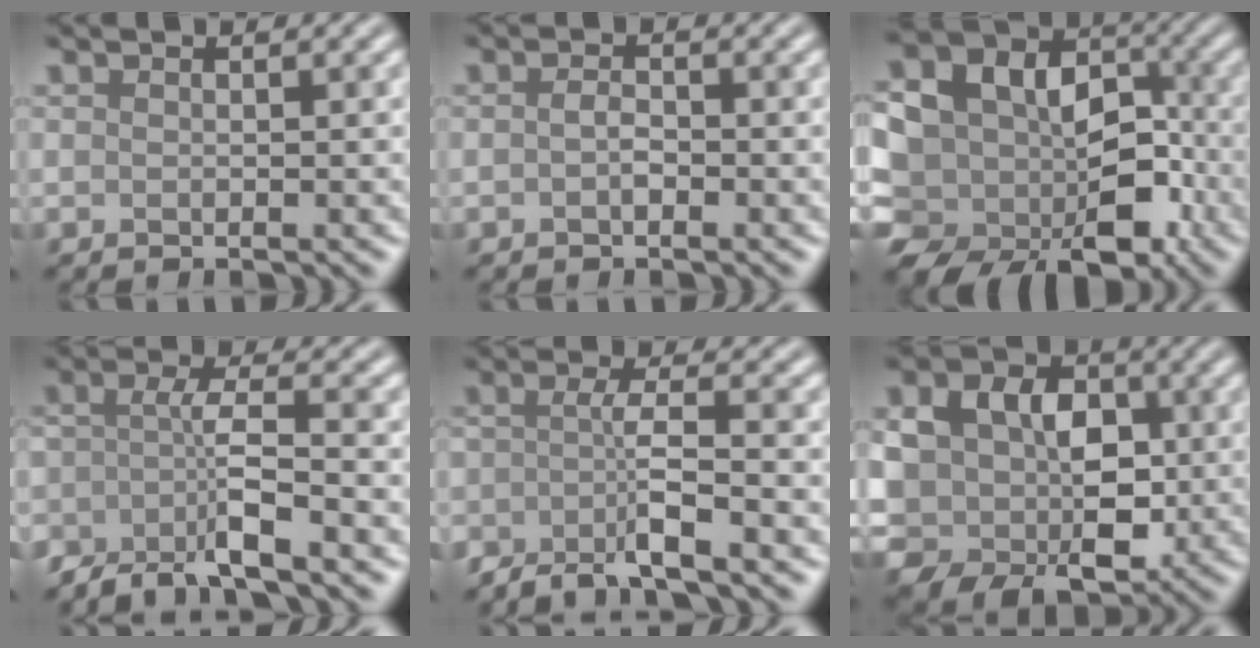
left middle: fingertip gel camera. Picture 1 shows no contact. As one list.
[{"total": 1.1, "force": [-0.4, 0.5, 0.9], "torque": [-0.019, 0.003, -0.009]}, {"total": 16.2, "force": [-3.3, 13.3, 8.6], "torque": [-0.162, 0.016, -0.063]}, {"total": 4.9, "force": [-3.1, 1.1, 3.6], "torque": [-0.062, 0.000, -0.067]}, {"total": 4.1, "force": [-2.7, 0.6, 3.0], "torque": [-0.051, 0.003, -0.060]}, {"total": 9.3, "force": [-0.7, 7.2, 5.8], "torque": [-0.098, 0.004, -0.017]}]